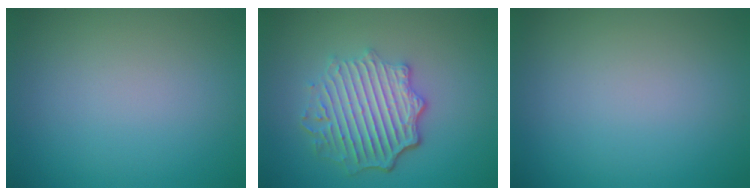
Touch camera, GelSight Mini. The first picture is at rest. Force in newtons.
{"total": 6.0, "press": 4.7, "slide": 3.8}
{"total": 0.0}